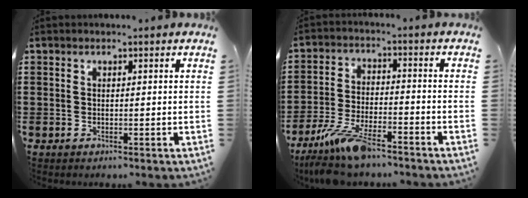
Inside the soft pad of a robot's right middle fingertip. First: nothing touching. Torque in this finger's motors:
{"motor_torque": [2.14, 0.00, 0.59, 0.21]}